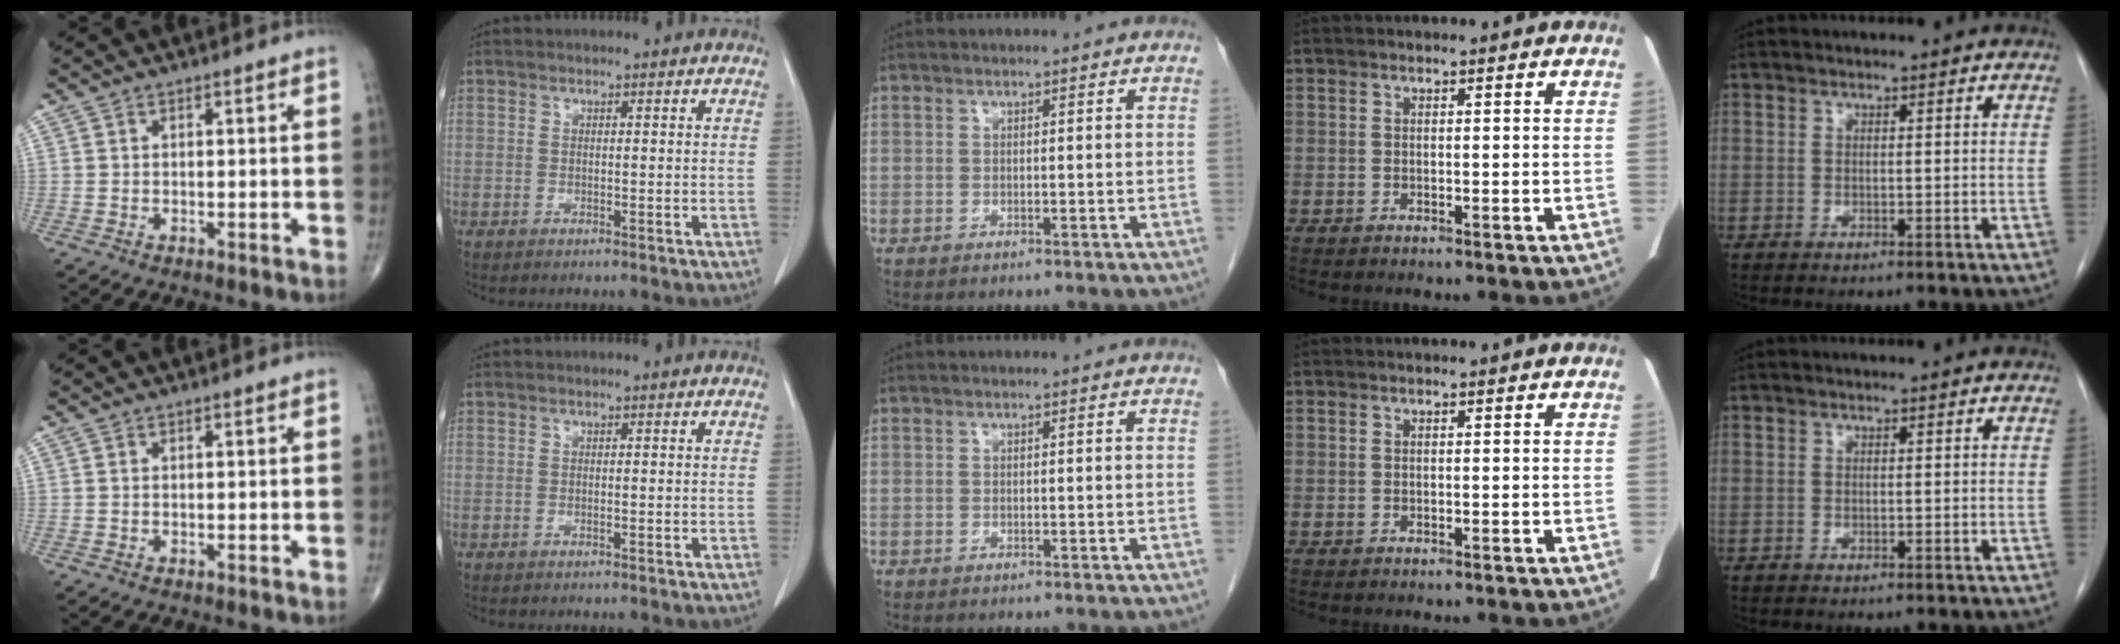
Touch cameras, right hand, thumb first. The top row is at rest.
{}